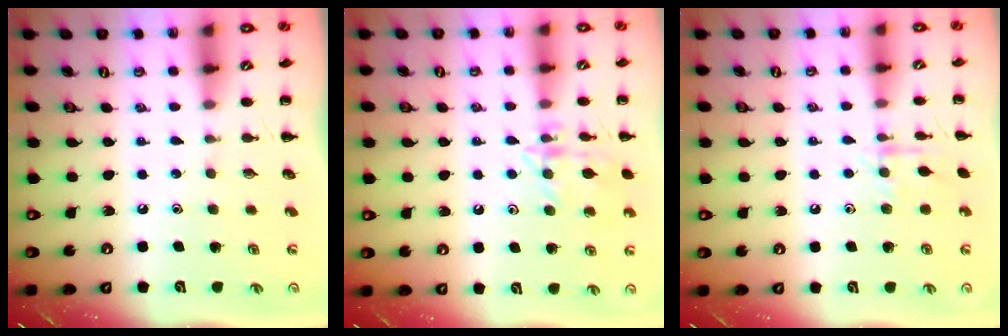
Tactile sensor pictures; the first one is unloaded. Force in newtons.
{"total": 12.8, "press": 12.8, "slide": 0.6}
{"total": 7.8, "press": 7.7, "slide": 1.4}